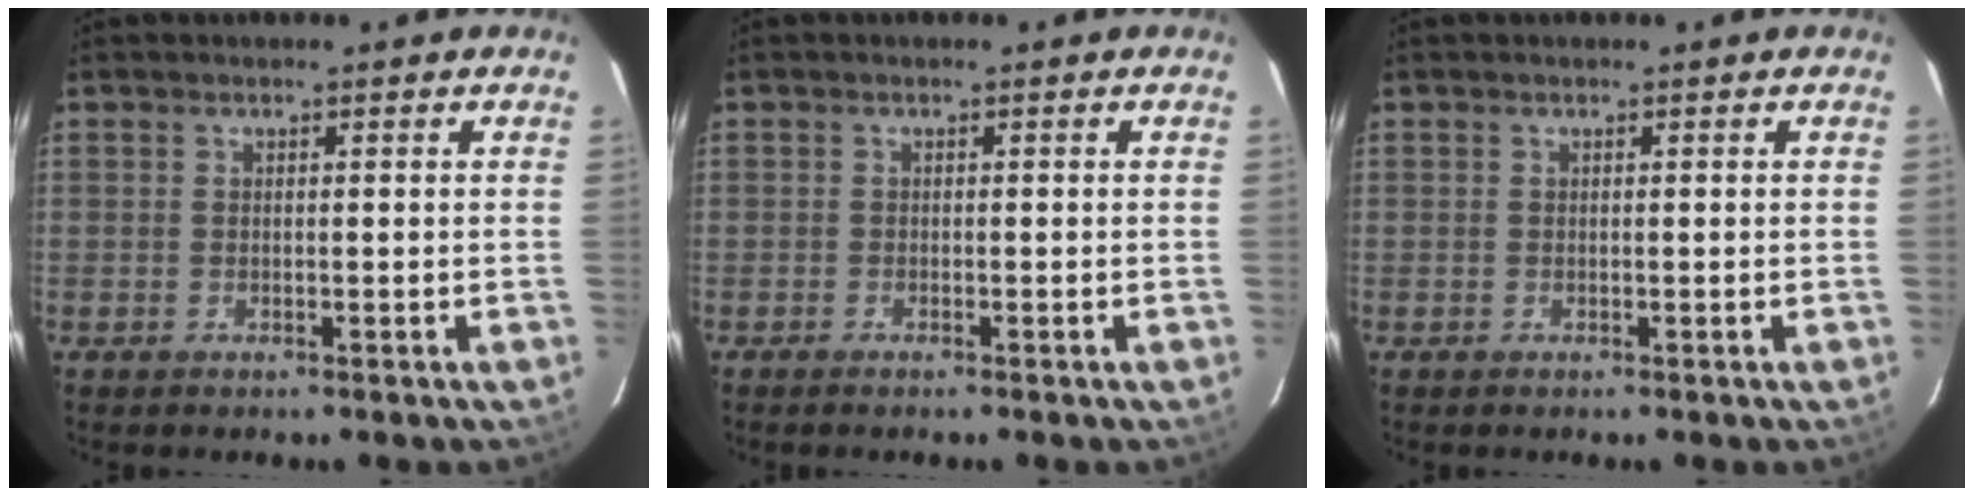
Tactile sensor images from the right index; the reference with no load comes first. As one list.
[{"total": 0.7, "force": [-0.6, 0.1, 0.3], "torque": [-0.006, -0.002, -0.013]}, {"total": 0.0}]